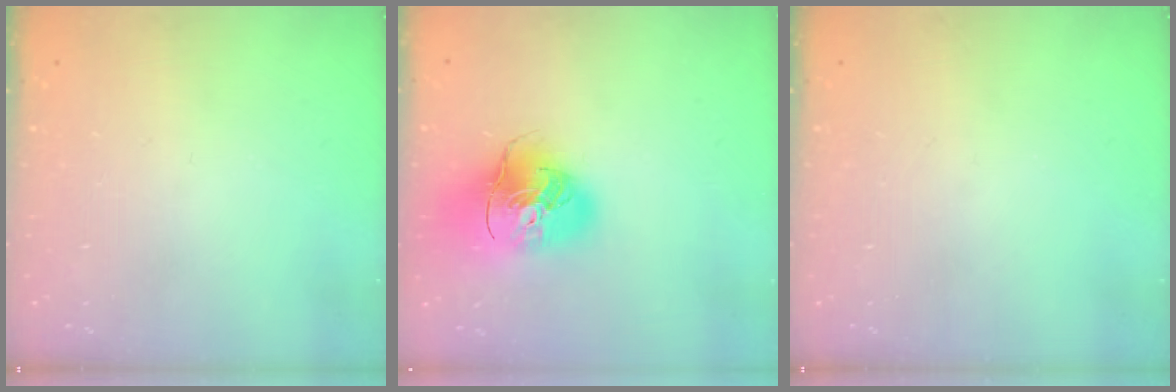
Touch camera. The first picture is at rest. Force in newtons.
{"total": 17.7, "press": 17.5, "slide": 2.5}
{"total": 0.0}